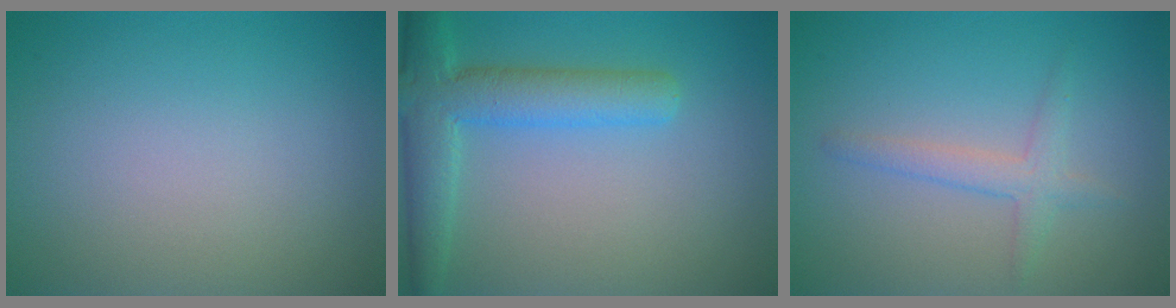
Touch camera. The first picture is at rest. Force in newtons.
{"total": 5.4, "press": 5.4, "slide": 0.3}
{"total": 2.0, "press": 2.0, "slide": 0.1}